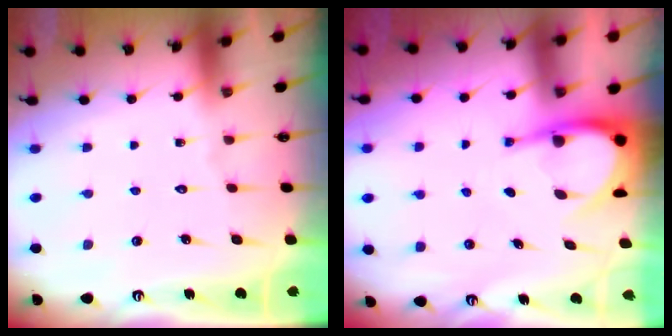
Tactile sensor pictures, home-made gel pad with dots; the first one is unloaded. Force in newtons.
{"total": 6.4, "press": 6.4, "slide": 0.5}